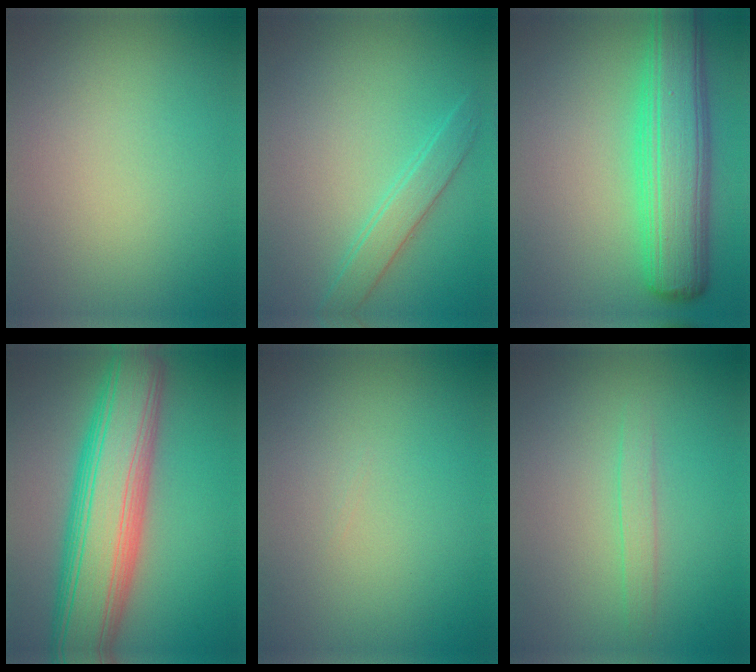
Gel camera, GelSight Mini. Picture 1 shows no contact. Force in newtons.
{"total": 2.2, "press": 2.1, "slide": 0.2}
{"total": 8.9, "press": 8.9, "slide": 0.3}
{"total": 10.8, "press": 10.7, "slide": 0.8}
{"total": 0.0}
{"total": 1.1, "press": 1.1, "slide": 0.0}